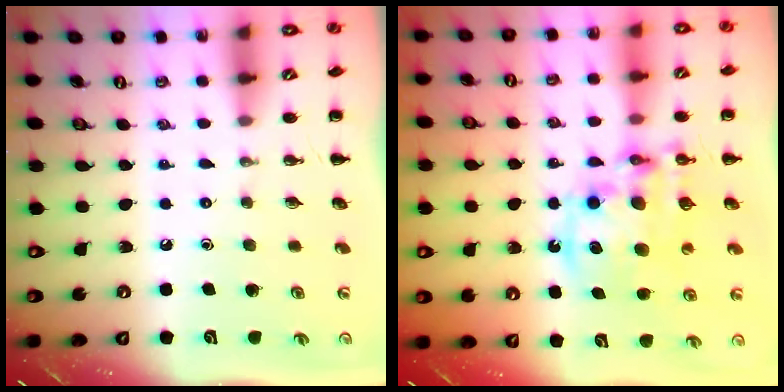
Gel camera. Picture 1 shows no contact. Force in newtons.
{"total": 14.3, "press": 13.8, "slide": 3.4}